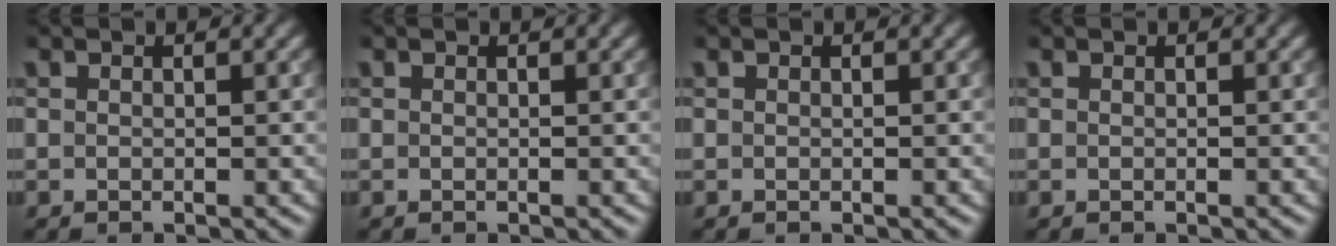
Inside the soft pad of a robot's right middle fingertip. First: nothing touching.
{"total": 0.0}
{"total": 0.0}
{"total": 0.0}